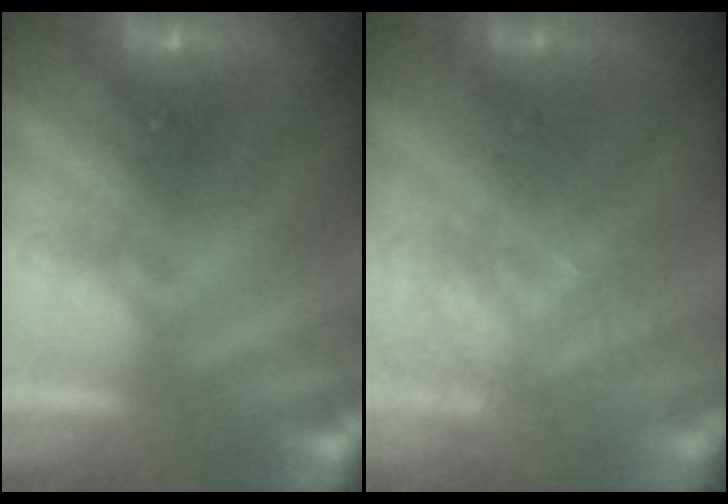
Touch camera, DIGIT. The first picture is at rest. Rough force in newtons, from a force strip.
{"total": 2.6}